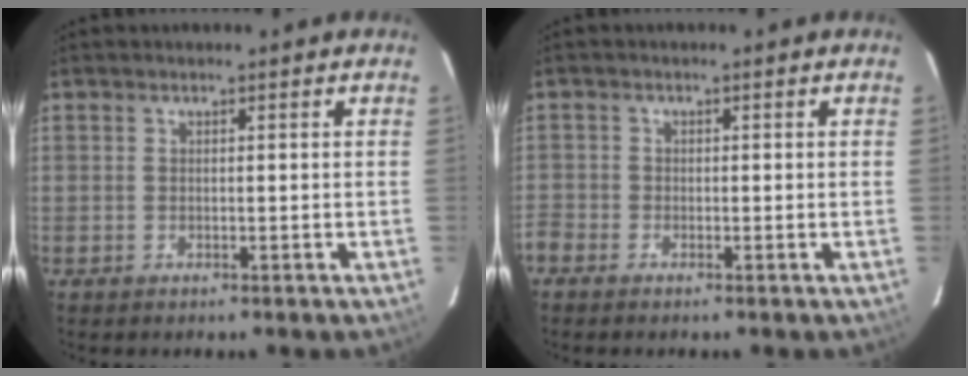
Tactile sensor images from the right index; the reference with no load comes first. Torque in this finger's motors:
{"motor_torque": [-0.71, -0.63, -1.04, -0.21]}